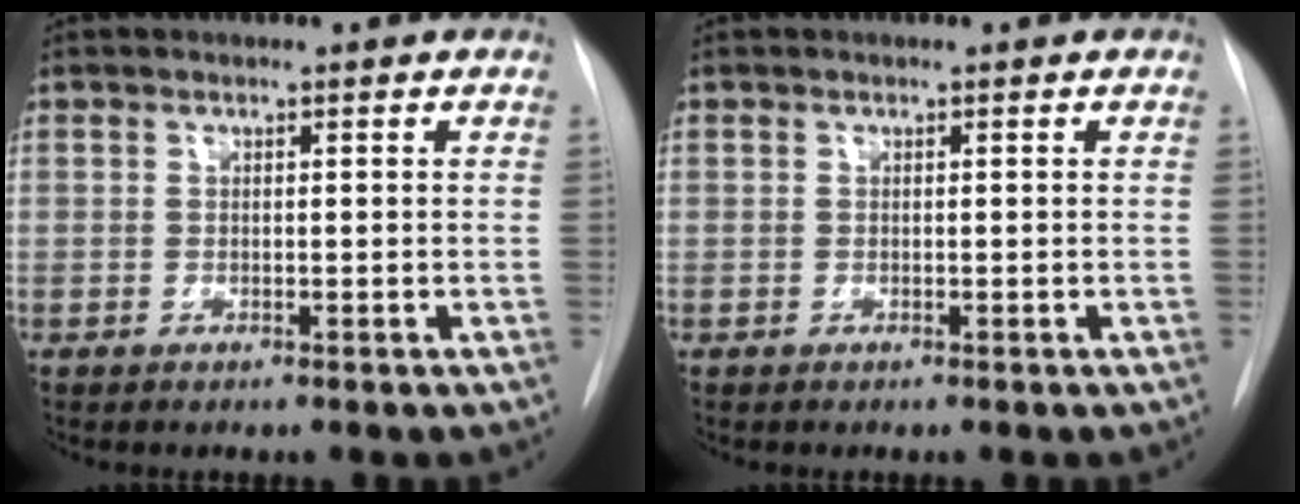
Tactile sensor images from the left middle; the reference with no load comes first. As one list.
[{"total": 0.0}]